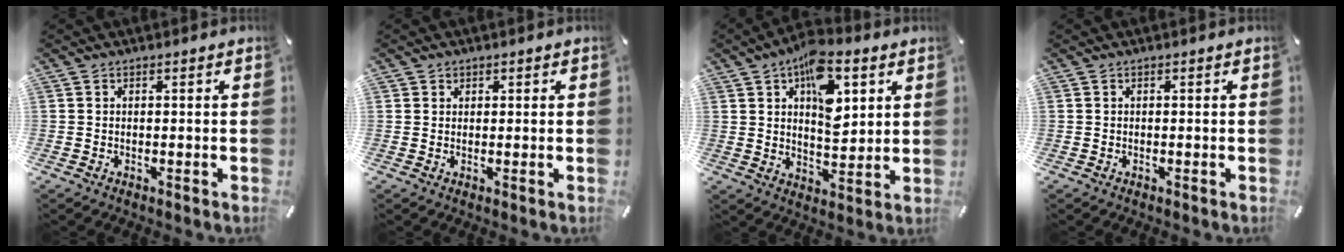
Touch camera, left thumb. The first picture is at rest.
{"total": 1.2, "force": [0.6, 1.0, 0.2], "torque": [0.004, -0.001, 0.009]}
{"total": 13.5, "force": [6.1, 7.4, 9.5], "torque": [-0.131, -0.020, 0.102]}
{"total": 0.0}